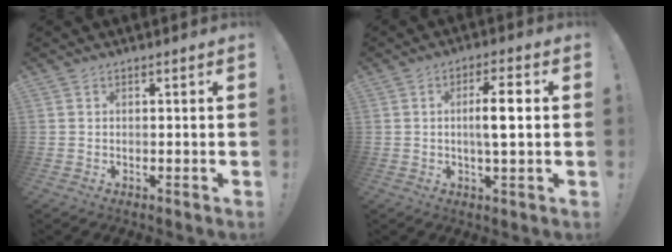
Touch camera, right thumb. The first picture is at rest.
{"total": 7.5, "force": [0.3, 1.4, 7.4], "torque": [-0.124, -0.001, -0.004]}